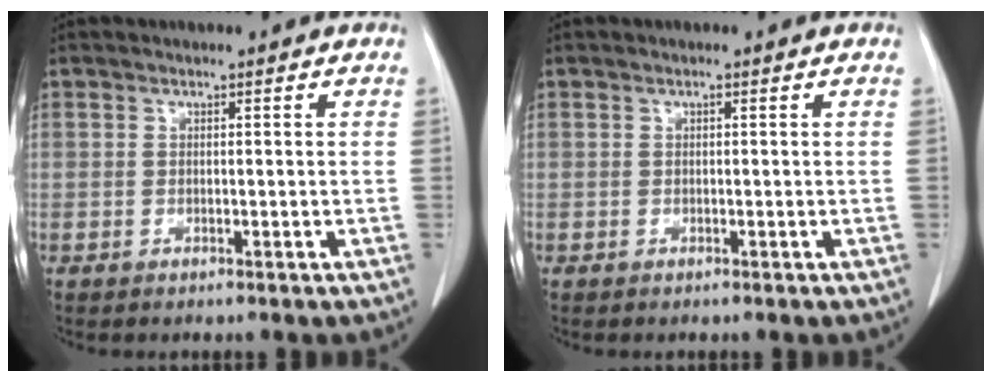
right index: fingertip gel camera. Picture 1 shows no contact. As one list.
[{"total": 0.0}]